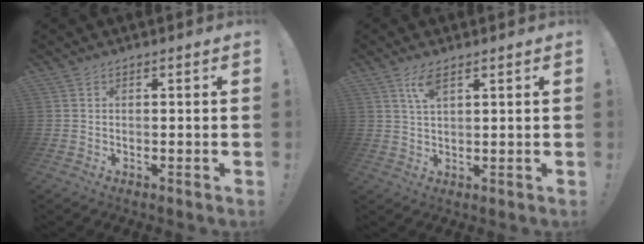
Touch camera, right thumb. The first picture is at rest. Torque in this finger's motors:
{"motor_torque": [0.49, 0.98, 0.24, 0.06, 0.01]}